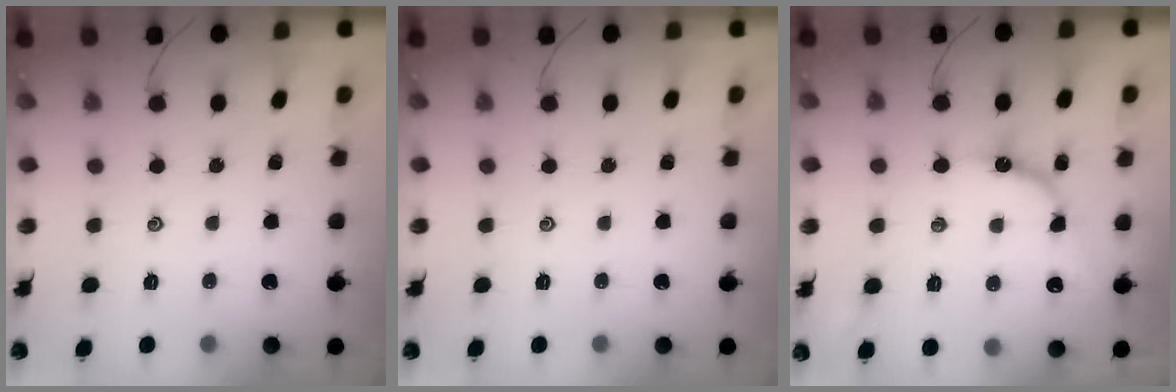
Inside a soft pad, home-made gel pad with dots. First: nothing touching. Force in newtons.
{"total": 0.0}
{"total": 9.6, "press": 9.6, "slide": 0.8}